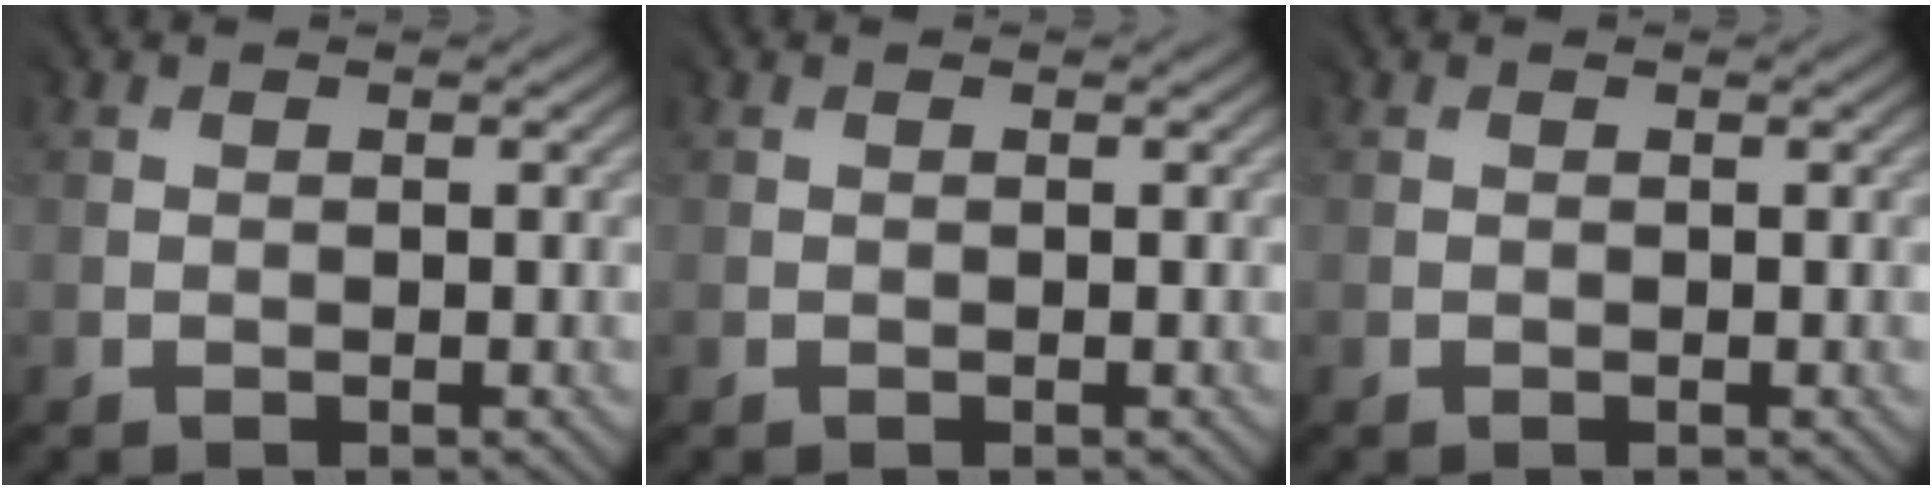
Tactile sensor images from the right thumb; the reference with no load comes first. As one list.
[{"total": 0.0}, {"total": 0.0}]